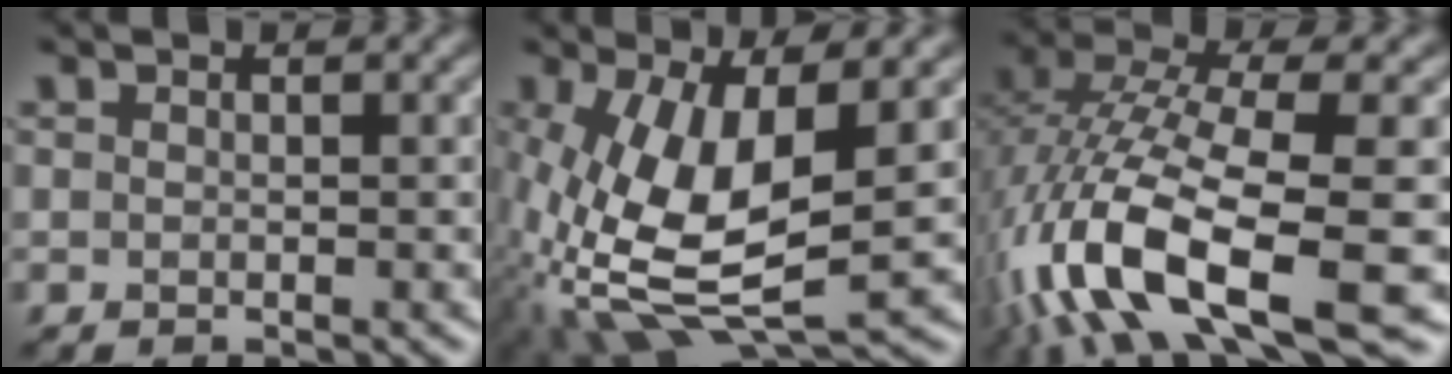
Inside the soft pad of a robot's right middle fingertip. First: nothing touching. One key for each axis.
{"total": 10.7, "fx": -1.1, "fy": 4.8, "fz": 9.5, "tx": -0.213, "ty": -0.022, "tz": -0.010}
{"total": 14.1, "fx": -5.2, "fy": 5.3, "fz": 12.0, "tx": -0.254, "ty": -0.007, "tz": -0.091}